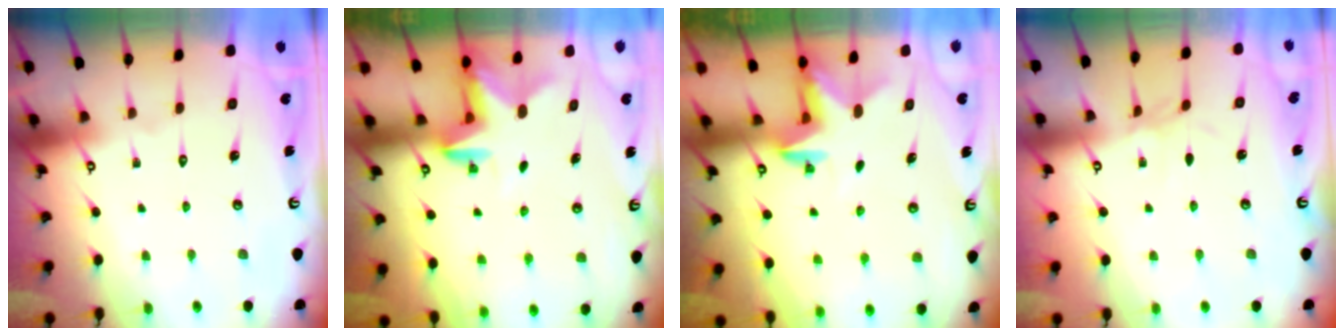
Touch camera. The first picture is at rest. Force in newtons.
{"total": 2.6, "press": 2.5, "slide": 0.5}
{"total": 2.4, "press": 2.4, "slide": 0.4}
{"total": 2.8, "press": 2.7, "slide": 0.4}